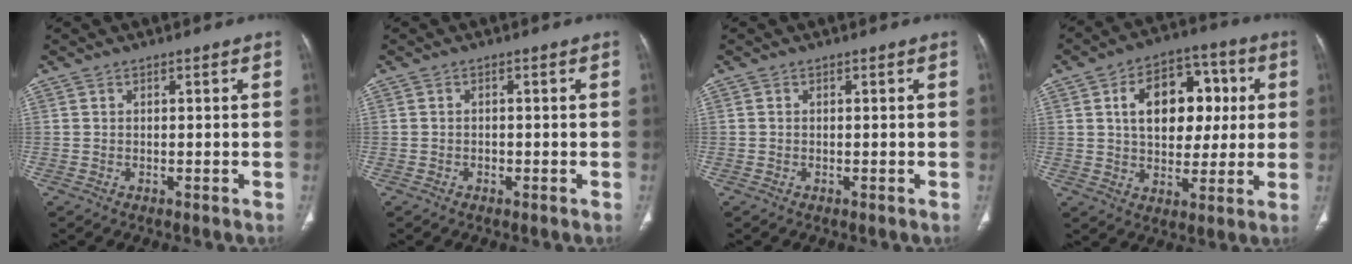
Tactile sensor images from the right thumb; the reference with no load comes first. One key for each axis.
{"total": 0.8, "fx": -0.4, "fy": 0.6, "fz": 0.3, "tx": -0.005, "ty": 0.003, "tz": -0.007}
{"total": 0.0}
{"total": 16.0, "fx": 3.2, "fy": 10.8, "fz": 11.4, "tx": -0.130, "ty": 0.016, "tz": 0.050}